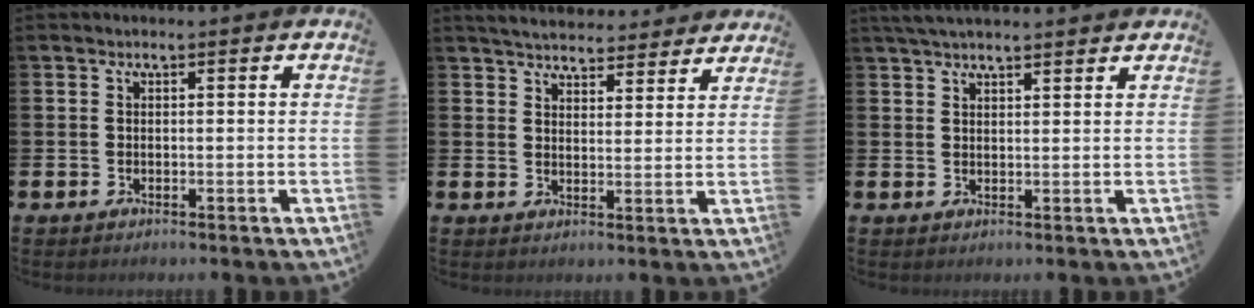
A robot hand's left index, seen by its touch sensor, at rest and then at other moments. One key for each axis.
{"total": 5.0, "fx": 4.9, "fy": 0.8, "fz": 0.4, "tx": -0.022, "ty": -0.030, "tz": 0.088}
{"total": 3.6, "fx": 3.3, "fy": 0.5, "fz": 1.2, "tx": -0.030, "ty": -0.007, "tz": 0.062}